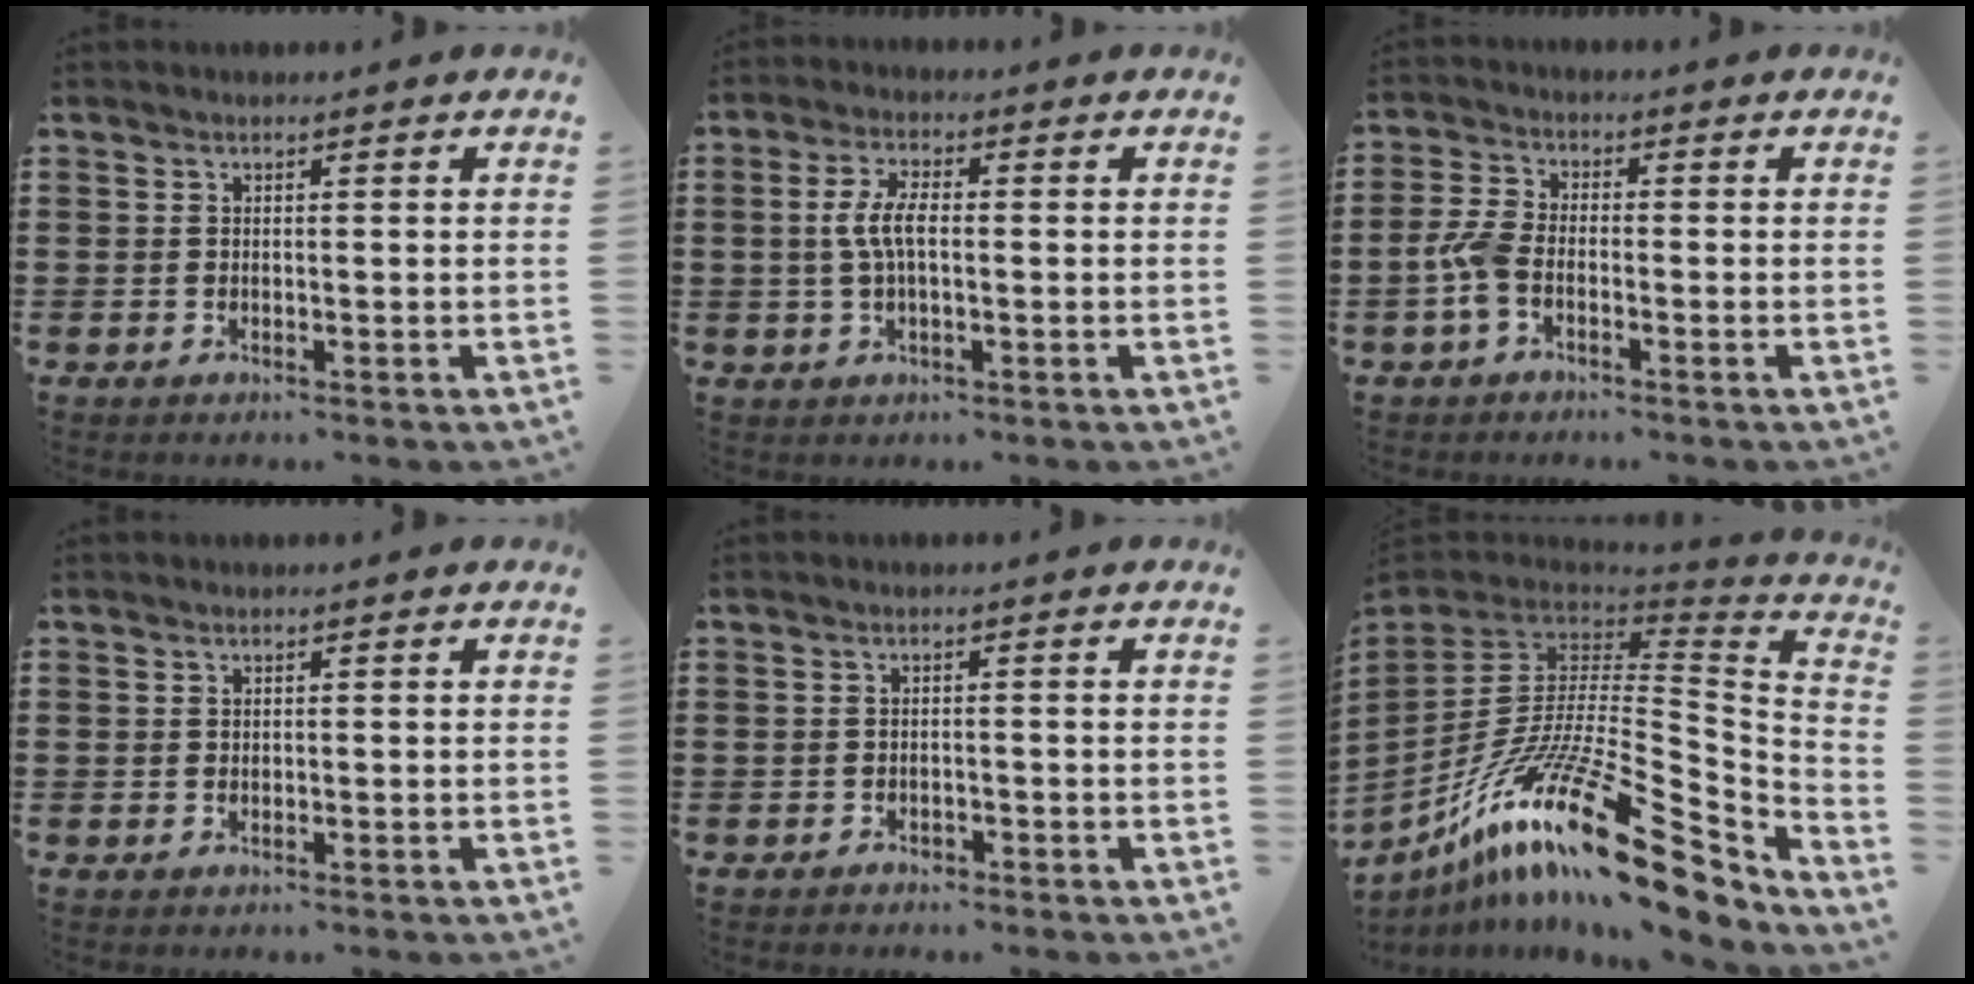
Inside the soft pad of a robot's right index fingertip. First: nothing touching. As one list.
[{"total": 5.4, "force": [0.0, 2.2, 5.0], "torque": [-0.115, 0.000, -0.010]}, {"total": 4.2, "force": [-1.8, 2.0, 3.2], "torque": [-0.084, -0.002, -0.041]}, {"total": 0.0}, {"total": 1.0, "force": [-0.9, 0.4, 0.1], "torque": [-0.006, 0.002, -0.021]}, {"total": 25.9, "force": [-13.9, 9.0, 19.9], "torque": [-0.363, 0.036, -0.242]}]